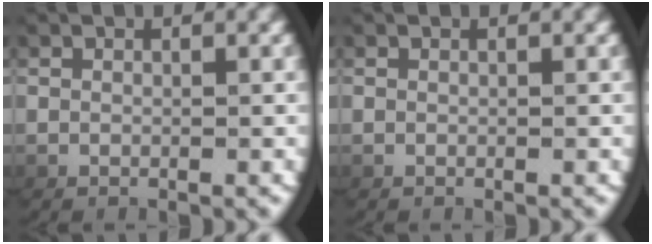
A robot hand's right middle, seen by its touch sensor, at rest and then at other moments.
{"total": 0.0}